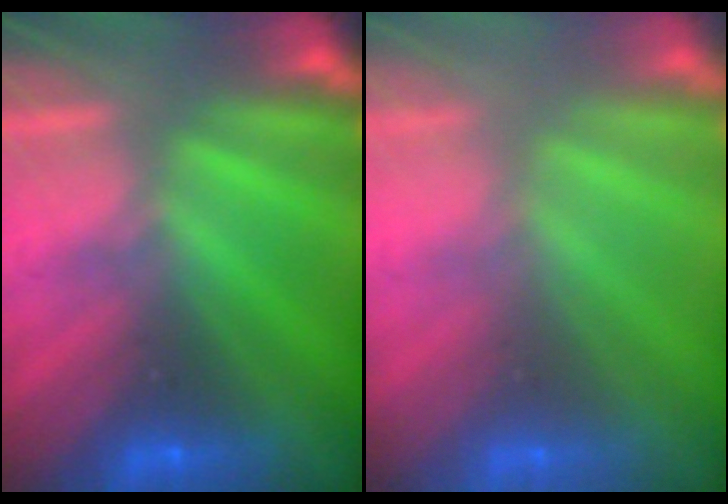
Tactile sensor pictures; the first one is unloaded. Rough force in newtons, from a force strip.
{"total": 2.9}